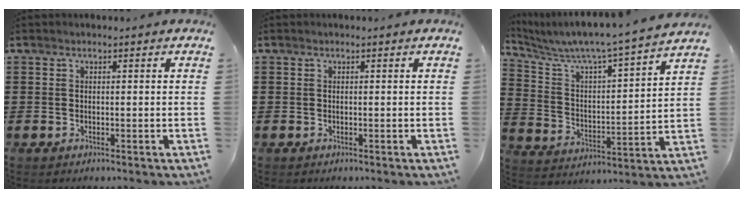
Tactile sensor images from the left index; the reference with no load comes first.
{"total": 0.0}
{"total": 6.0, "force": [5.5, -0.1, 2.3], "torque": [-0.073, -0.048, 0.085]}